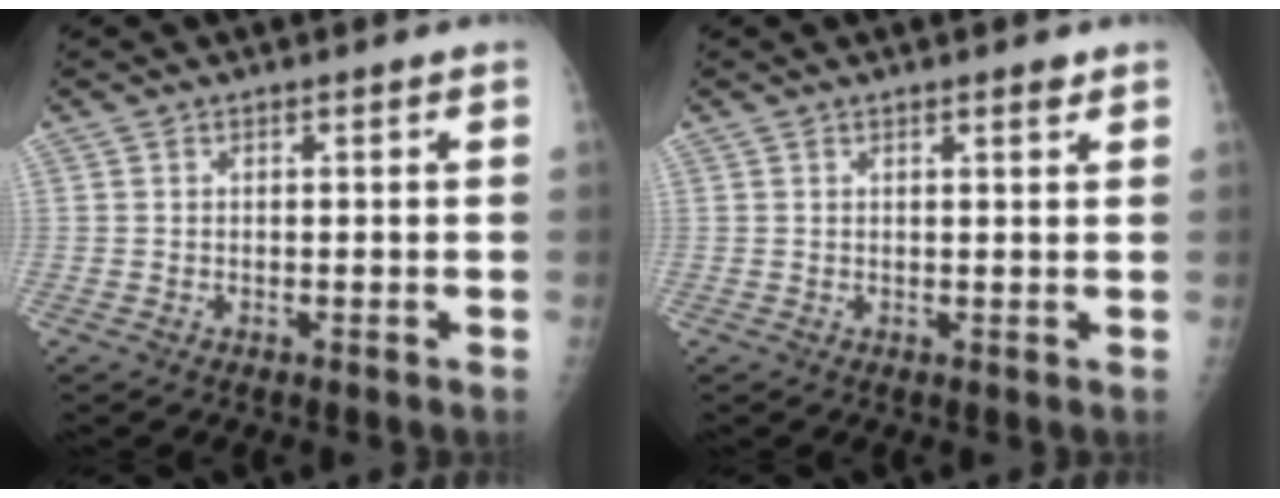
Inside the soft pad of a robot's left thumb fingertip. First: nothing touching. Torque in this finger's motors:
{"motor_torque": [-0.14, 0.08, -0.23, -0.20, -0.01]}